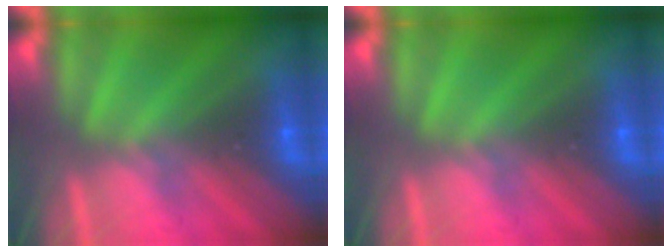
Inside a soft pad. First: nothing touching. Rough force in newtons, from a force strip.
{"total": 0.0}